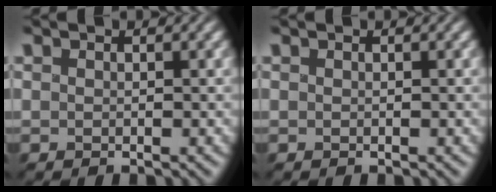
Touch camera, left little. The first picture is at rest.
{"total": 0.0}